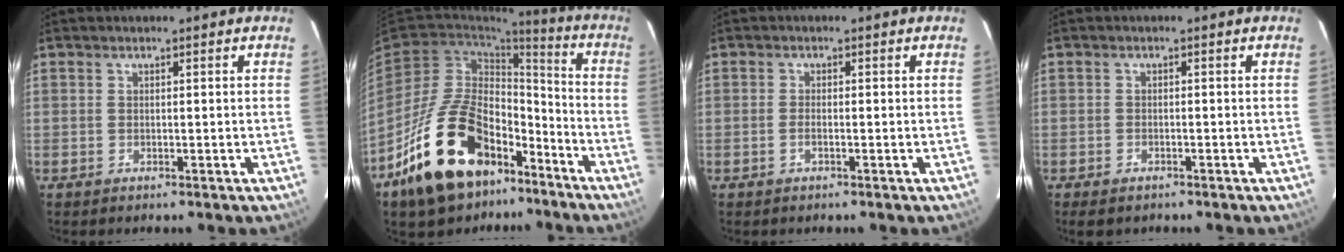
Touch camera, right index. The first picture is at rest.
{"total": 22.9, "force": [-14.3, 12.5, 12.8], "torque": [-0.247, 0.024, -0.216]}
{"total": 1.2, "force": [-0.5, 0.5, 1.0], "torque": [-0.022, 0.001, -0.011]}
{"total": 2.3, "force": [-1.9, 1.0, 0.9], "torque": [-0.025, -0.006, -0.033]}